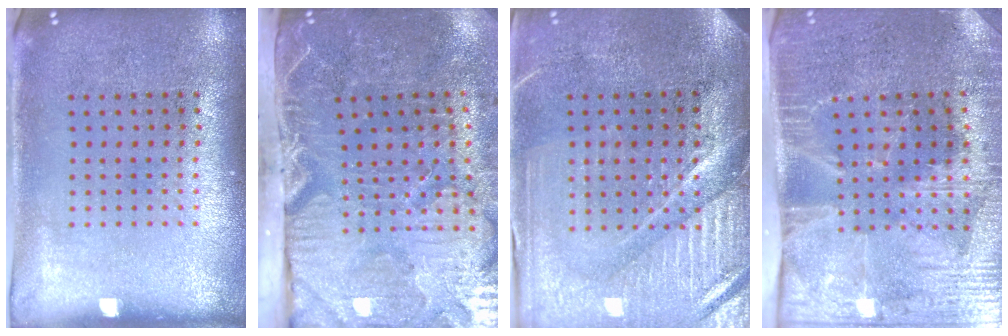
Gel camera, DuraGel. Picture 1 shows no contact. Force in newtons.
{"total": 5.2, "press": 4.4, "slide": 2.8}
{"total": 4.0, "press": 3.7, "slide": 1.6}
{"total": 4.3, "press": 3.6, "slide": 2.3}